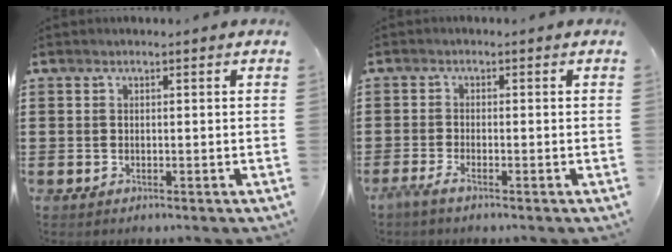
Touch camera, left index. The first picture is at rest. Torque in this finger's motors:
{"motor_torque": [0.29, 0.24, 0.15, 0.03]}